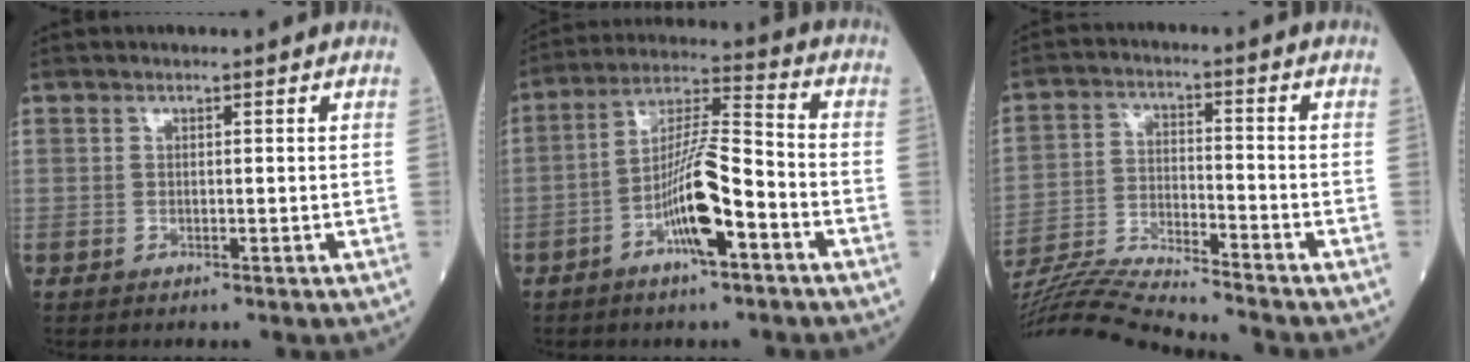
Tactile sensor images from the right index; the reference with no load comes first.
{"total": 10.9, "force": [-4.6, 1.5, 9.8], "torque": [-0.185, 0.011, -0.084]}
{"total": 14.3, "force": [-13.7, -1.3, 3.8], "torque": [-0.063, -0.004, -0.243]}